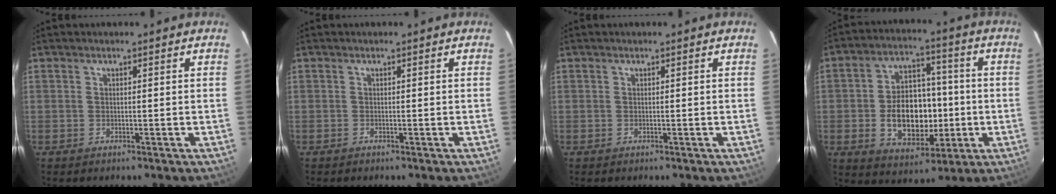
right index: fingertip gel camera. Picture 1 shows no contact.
{"total": 0.0}
{"total": 0.0}
{"total": 14.2, "force": [-2.2, 9.5, 10.3], "torque": [-0.197, 0.020, -0.015]}